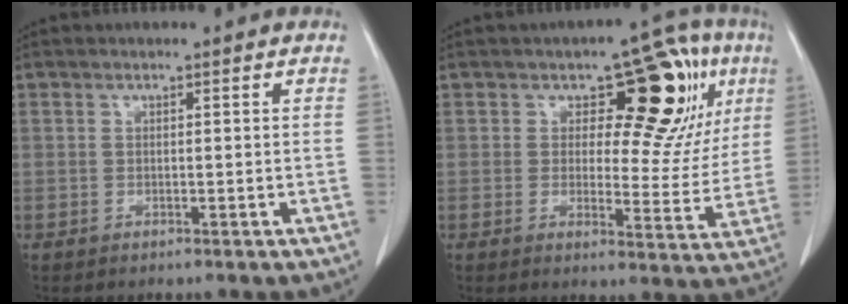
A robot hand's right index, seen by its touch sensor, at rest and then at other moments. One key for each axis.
{"total": 14.5, "fx": 5.7, "fy": 6.9, "fz": 11.3, "tx": -0.118, "ty": 0.021, "tz": 0.077}